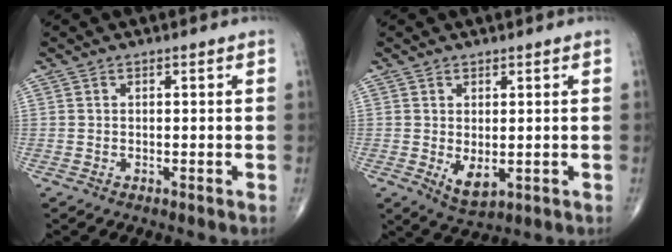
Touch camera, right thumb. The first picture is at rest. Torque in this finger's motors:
{"motor_torque": [-0.24, 0.20, 0.27, 0.23, 0.01]}